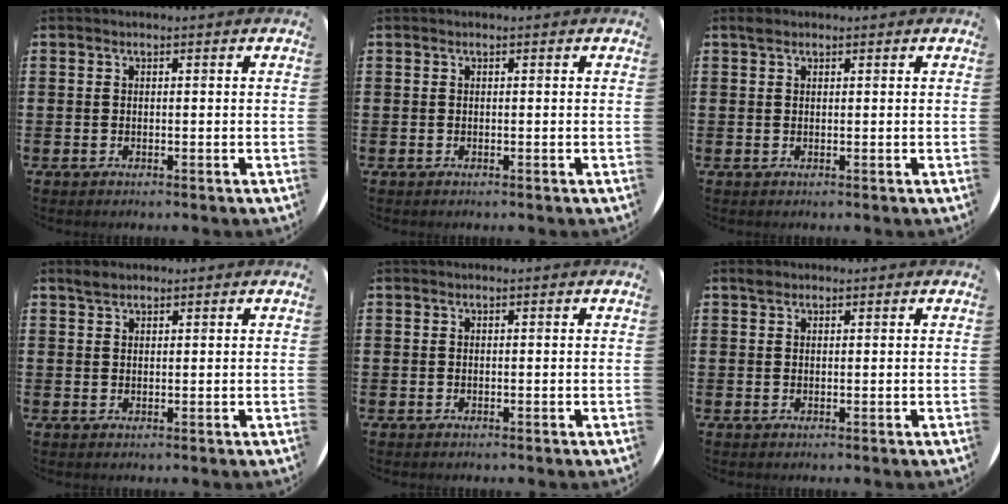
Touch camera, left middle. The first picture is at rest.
{"total": 0.0}
{"total": 1.0, "force": [0.8, 0.5, 0.3], "torque": [0.001, 0.001, 0.013]}
{"total": 1.5, "force": [1.4, 0.5, 0.3], "torque": [-0.001, 0.000, 0.024]}
{"total": 0.0}
{"total": 0.9, "force": [0.8, 0.5, 0.2], "torque": [0.003, 0.000, 0.013]}